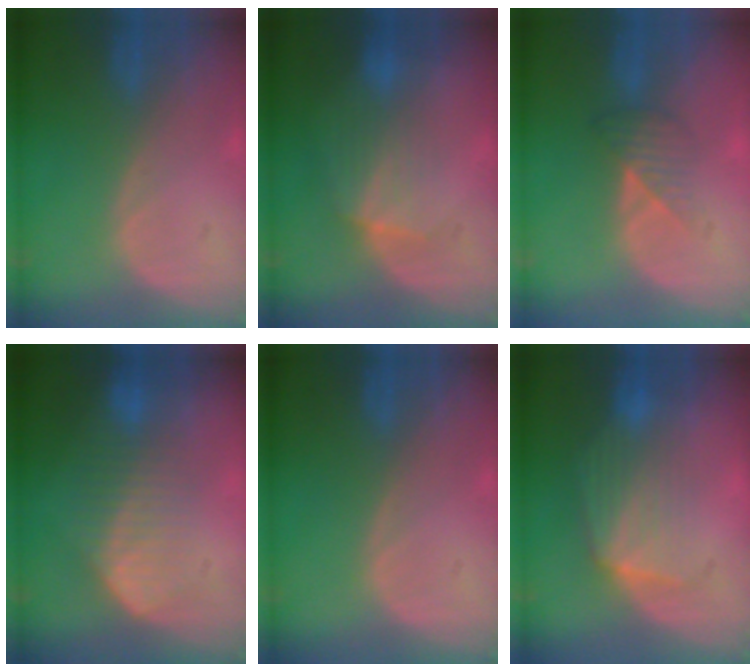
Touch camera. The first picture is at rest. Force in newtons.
{"total": 4.6, "press": 4.4, "slide": 1.1}
{"total": 3.4, "press": 3.1, "slide": 1.4}
{"total": 6.8, "press": 6.7, "slide": 1.4}
{"total": 0.0}
{"total": 7.2, "press": 6.7, "slide": 2.6}